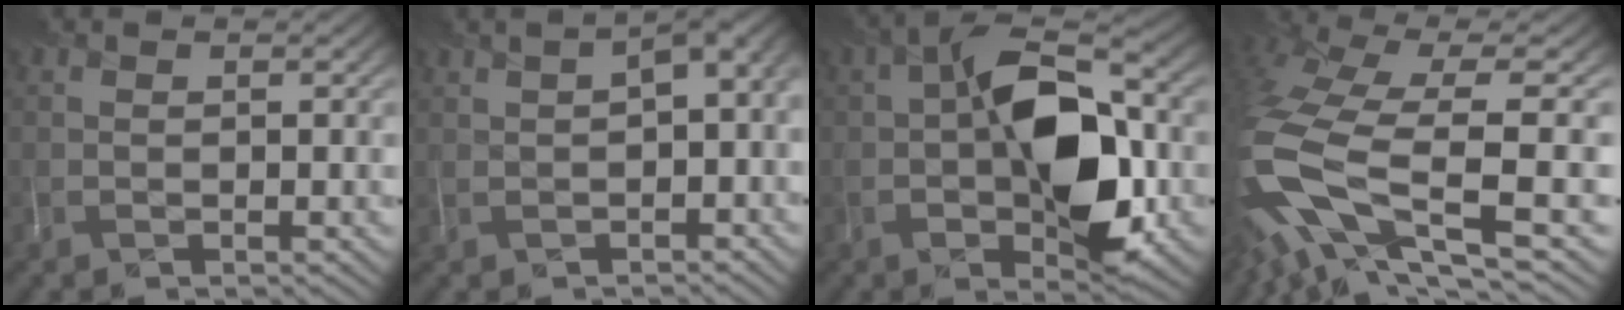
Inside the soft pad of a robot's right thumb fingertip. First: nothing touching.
{"total": 3.7, "force": [-0.1, 1.6, 3.3], "torque": [-0.047, 0.008, 0.001]}
{"total": 12.6, "force": [-1.8, 6.2, 10.7], "torque": [-0.170, 0.007, -0.030]}
{"total": 14.5, "force": [-2.0, 5.8, 13.1], "torque": [-0.325, -0.022, -0.015]}